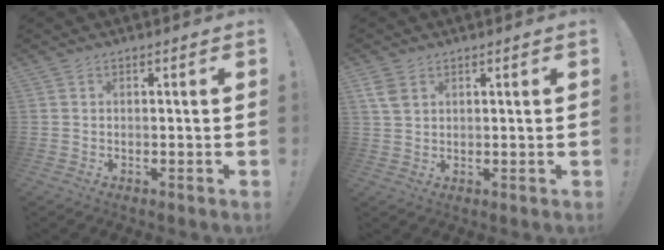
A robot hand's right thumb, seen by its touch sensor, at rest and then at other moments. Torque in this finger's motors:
{"motor_torque": [-0.34, 0.52, 0.12, 0.05, 0.08]}